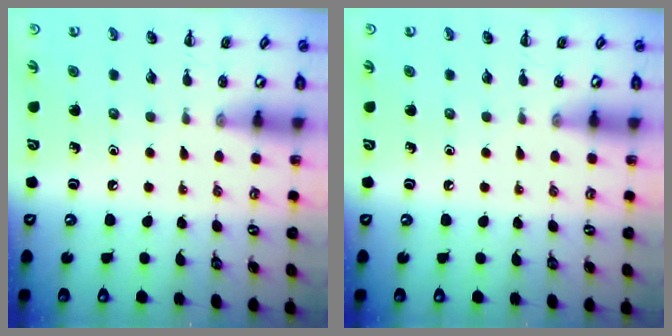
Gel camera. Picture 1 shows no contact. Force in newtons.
{"total": 0.0}